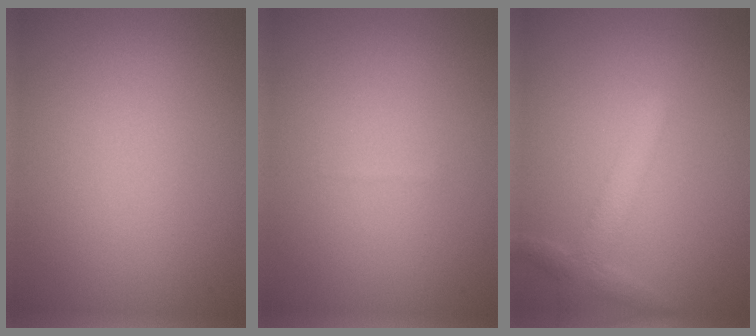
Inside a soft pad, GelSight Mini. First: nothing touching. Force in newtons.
{"total": 0.0}
{"total": 2.6, "press": 2.5, "slide": 0.2}